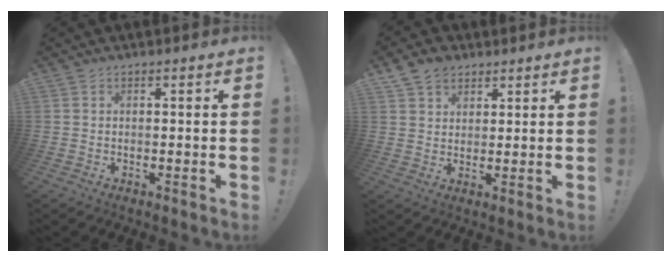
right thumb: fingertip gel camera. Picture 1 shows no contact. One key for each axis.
{"total": 6.1, "fx": 4.0, "fy": 4.3, "fz": 1.6, "tx": -0.027, "ty": -0.017, "tz": 0.077}